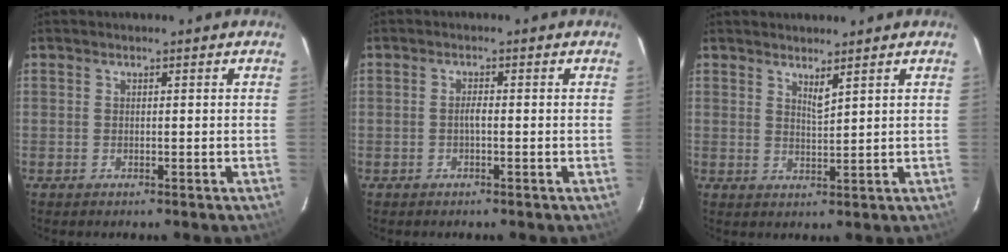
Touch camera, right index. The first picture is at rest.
{"total": 1.3, "force": [-0.4, 0.3, 1.2], "torque": [-0.023, 0.004, -0.009]}
{"total": 2.4, "force": [1.8, 0.1, 1.5], "torque": [-0.027, -0.004, 0.029]}